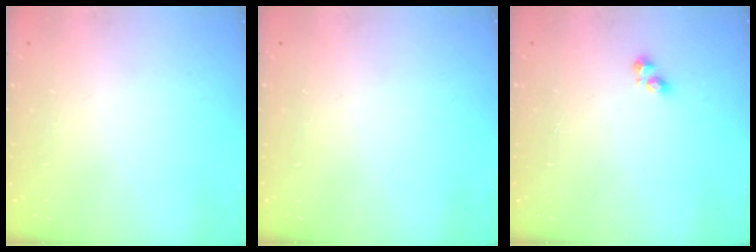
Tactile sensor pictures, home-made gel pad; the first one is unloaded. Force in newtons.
{"total": 0.0}
{"total": 2.8, "press": 2.8, "slide": 0.3}